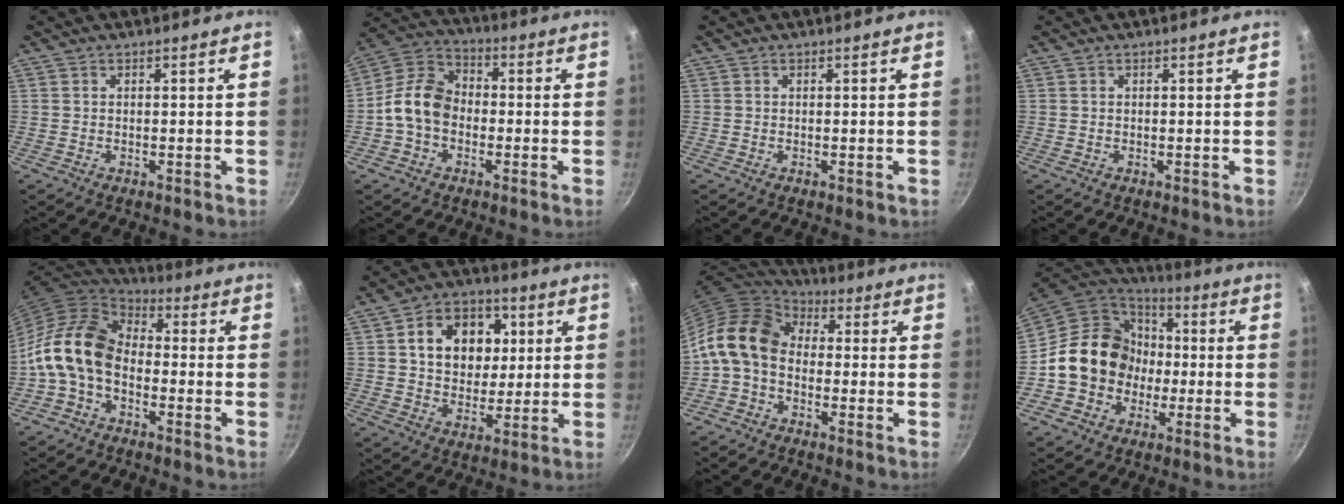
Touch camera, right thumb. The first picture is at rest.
{"total": 10.4, "force": [-1.9, 7.8, 6.6], "torque": [-0.096, 0.034, -0.059]}
{"total": 0.0}
{"total": 0.0}
{"total": 13.6, "force": [-3.0, 9.4, 9.4], "torque": [-0.156, 0.044, -0.080]}
{"total": 14.3, "force": [3.3, 11.2, 8.2], "torque": [-0.092, 0.003, 0.051]}
{"total": 12.4, "force": [-0.8, 9.2, 8.2], "torque": [-0.138, 0.037, -0.038]}
{"total": 17.4, "force": [-1.6, 15.2, 8.2], "torque": [-0.110, 0.050, -0.032]}